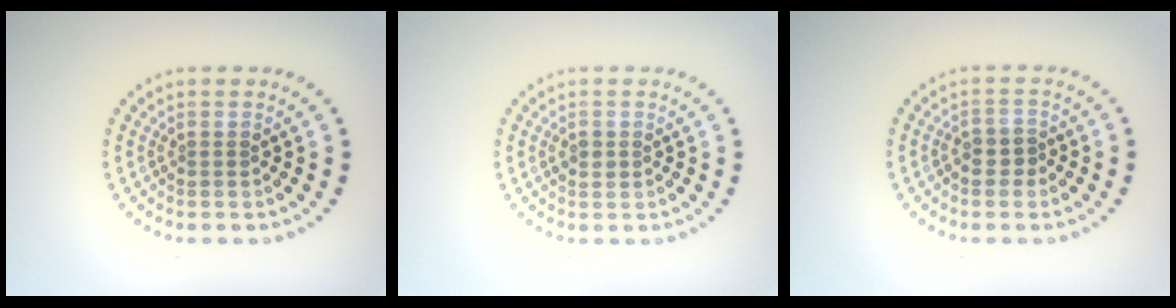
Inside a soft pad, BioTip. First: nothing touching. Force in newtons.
{"total": 1.1, "press": 1.1, "slide": 0.2}
{"total": 1.5, "press": 1.4, "slide": 0.7}